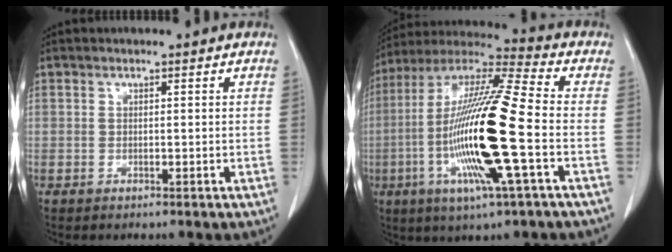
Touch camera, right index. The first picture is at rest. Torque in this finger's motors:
{"motor_torque": [2.14, 0.00, 1.06, 0.21]}